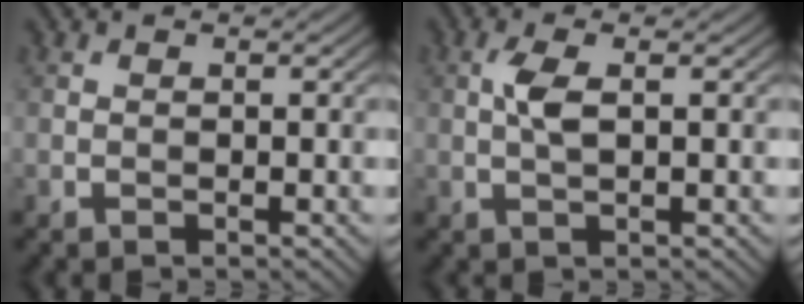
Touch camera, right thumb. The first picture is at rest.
{"total": 2.8, "force": [0.5, 0.8, 2.6], "torque": [-0.063, 0.006, 0.008]}